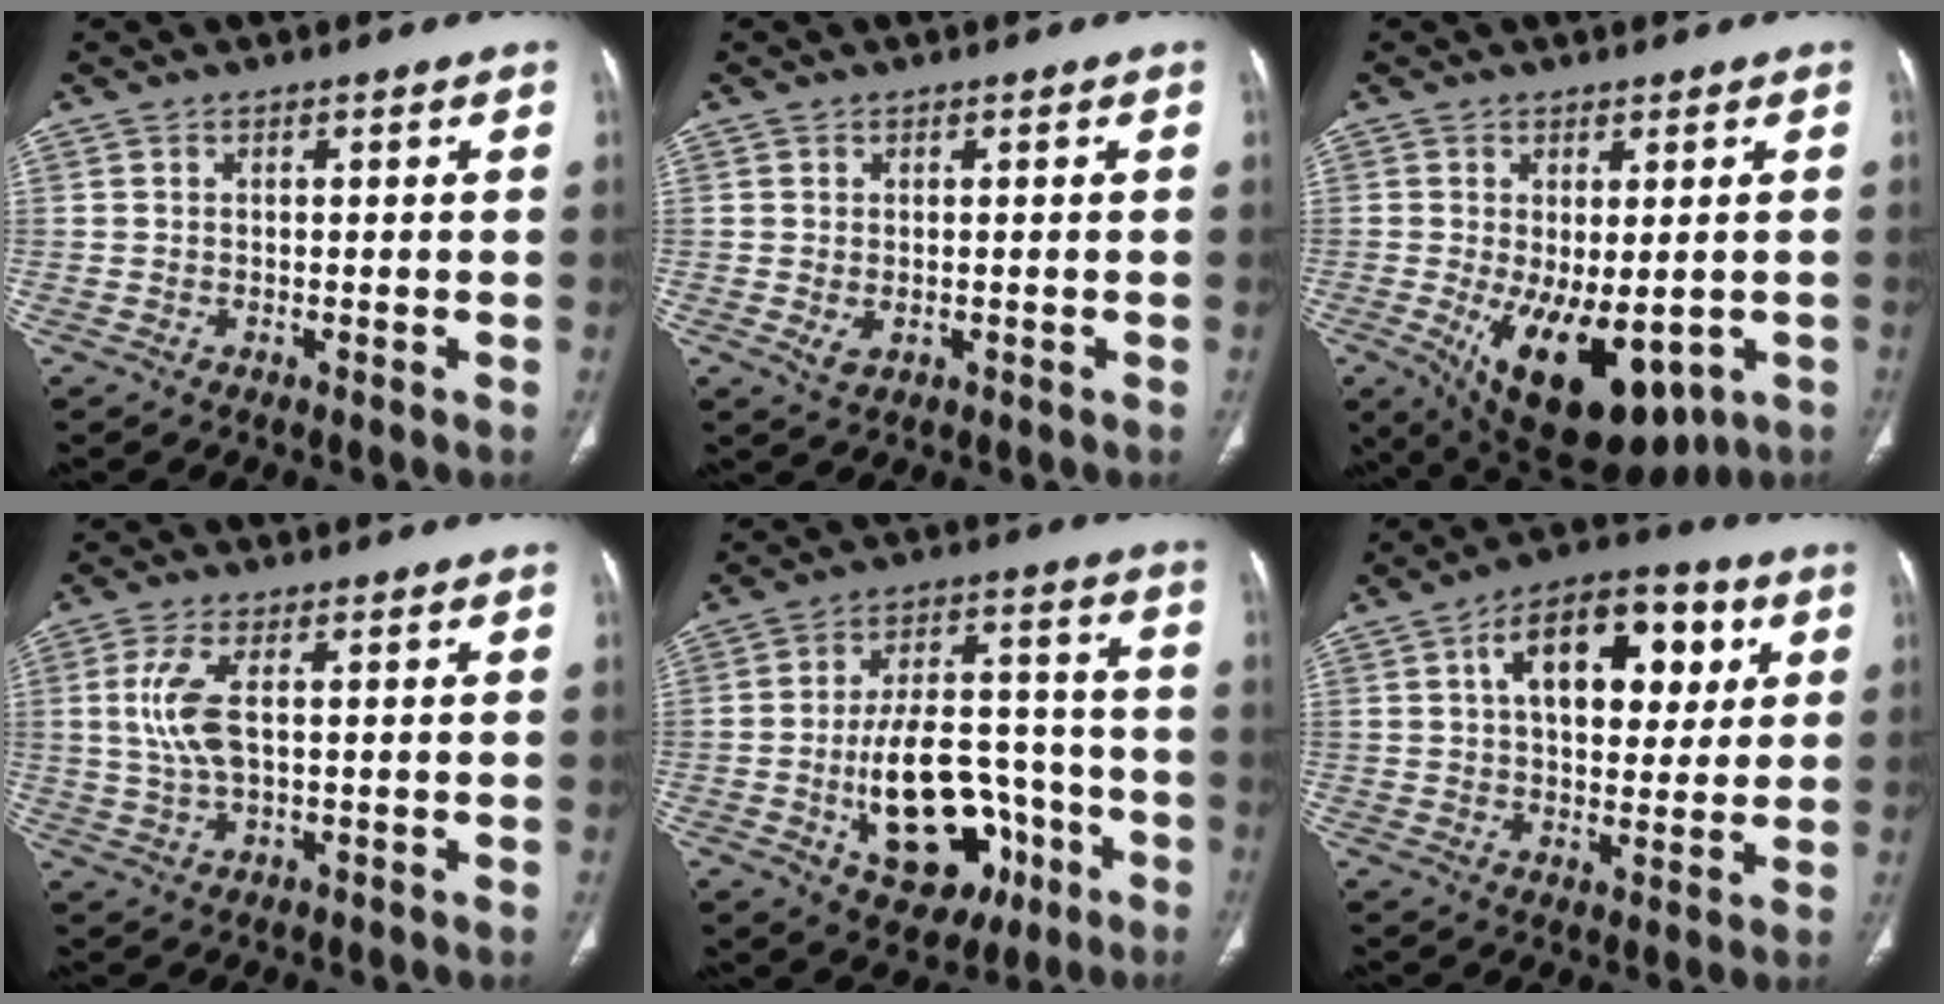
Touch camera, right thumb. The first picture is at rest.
{"total": 1.7, "force": [-0.3, 1.1, 1.3], "torque": [-0.023, -0.004, 0.002]}
{"total": 15.6, "force": [-5.0, 7.7, 12.6], "torque": [-0.190, -0.018, -0.048]}
{"total": 6.9, "force": [1.1, 2.8, 6.2], "torque": [-0.154, 0.001, 0.025]}
{"total": 20.2, "force": [-6.9, 11.7, 14.9], "torque": [-0.205, 0.048, -0.088]}
{"total": 16.8, "force": [5.3, 9.4, 12.9], "torque": [-0.152, 0.007, 0.078]}